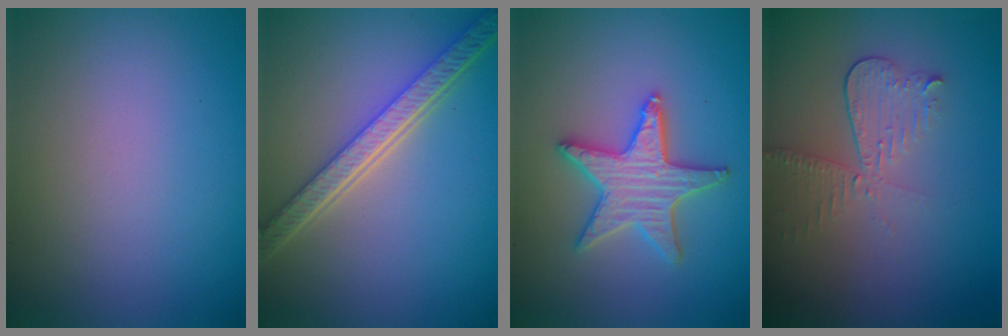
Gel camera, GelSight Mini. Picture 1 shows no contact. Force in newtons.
{"total": 5.8, "press": 4.4, "slide": 3.7}
{"total": 4.2, "press": 4.1, "slide": 0.8}
{"total": 3.0, "press": 2.7, "slide": 1.4}